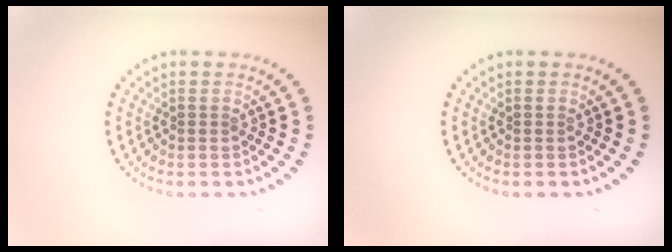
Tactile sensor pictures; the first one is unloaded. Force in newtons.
{"total": 0.0}